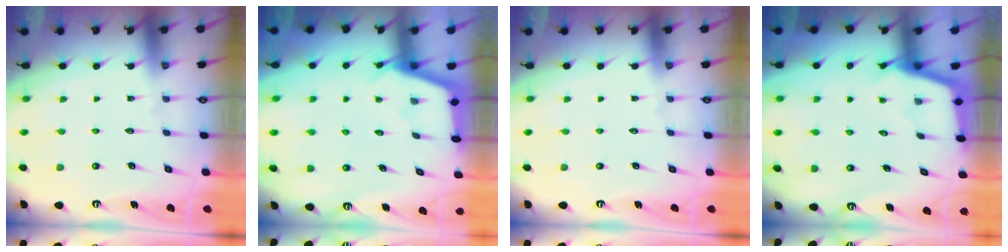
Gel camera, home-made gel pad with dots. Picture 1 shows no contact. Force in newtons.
{"total": 3.0, "press": 3.0, "slide": 0.3}
{"total": 0.0}
{"total": 2.4, "press": 2.4, "slide": 0.2}